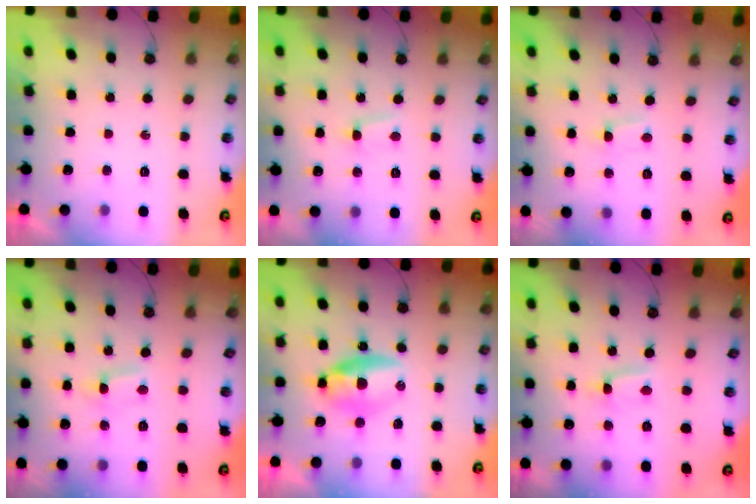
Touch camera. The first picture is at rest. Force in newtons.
{"total": 2.8, "press": 2.8, "slide": 0.3}
{"total": 0.0}
{"total": 1.6, "press": 1.5, "slide": 0.2}
{"total": 8.0, "press": 7.9, "slide": 0.4}
{"total": 10.7, "press": 1.5, "slide": 10.6}